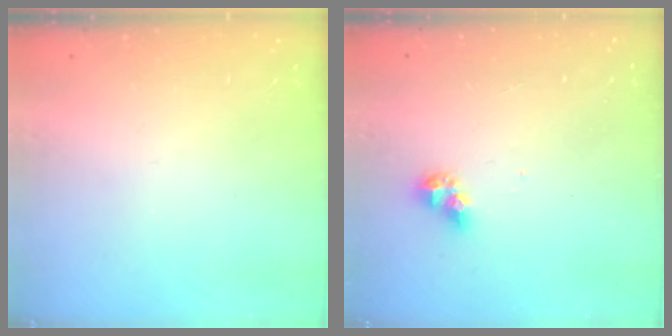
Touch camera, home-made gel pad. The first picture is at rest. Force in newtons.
{"total": 6.3, "press": 6.3, "slide": 0.5}